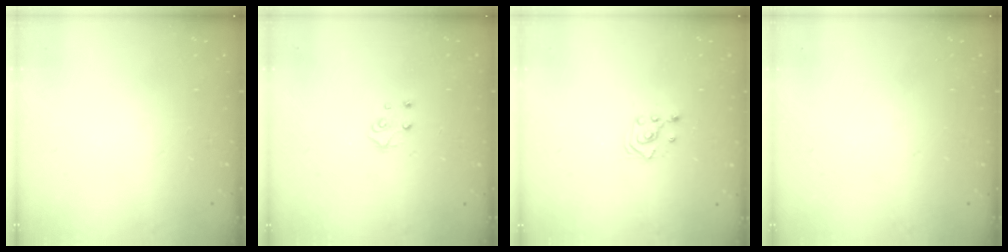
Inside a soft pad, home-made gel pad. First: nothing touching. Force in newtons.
{"total": 4.5, "press": 4.4, "slide": 0.4}
{"total": 2.6, "press": 2.4, "slide": 1.0}
{"total": 0.0}